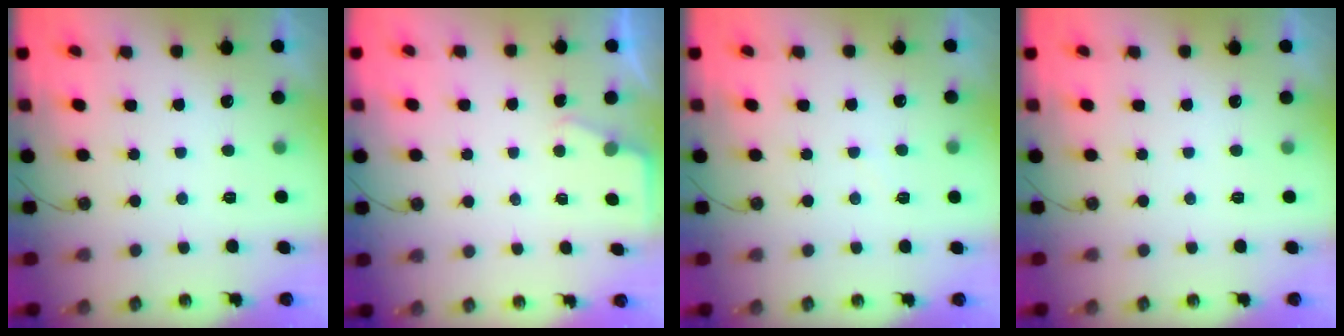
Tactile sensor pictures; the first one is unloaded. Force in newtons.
{"total": 2.1, "press": 2.1, "slide": 0.3}
{"total": 2.5, "press": 2.5, "slide": 0.3}
{"total": 0.0}